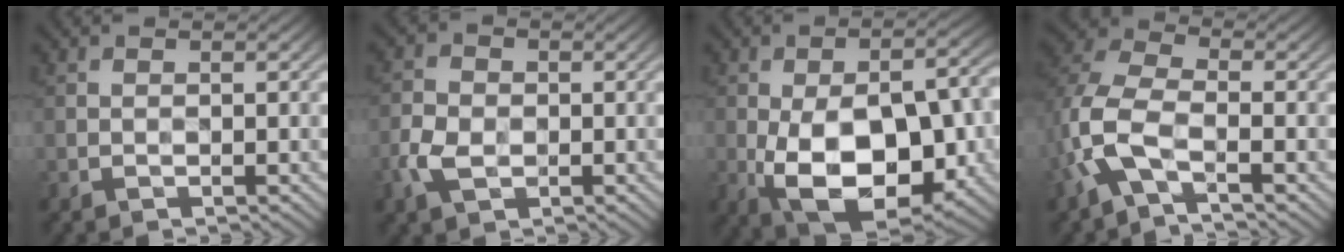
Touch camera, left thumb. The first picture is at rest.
{"total": 4.5, "force": [-1.7, 3.3, 2.6], "torque": [-0.071, -0.001, -0.039]}
{"total": 16.3, "force": [-4.7, 8.8, 12.9], "torque": [-0.199, -0.027, -0.064]}
{"total": 8.6, "force": [-3.0, 4.7, 6.6], "torque": [-0.171, 0.007, -0.078]}